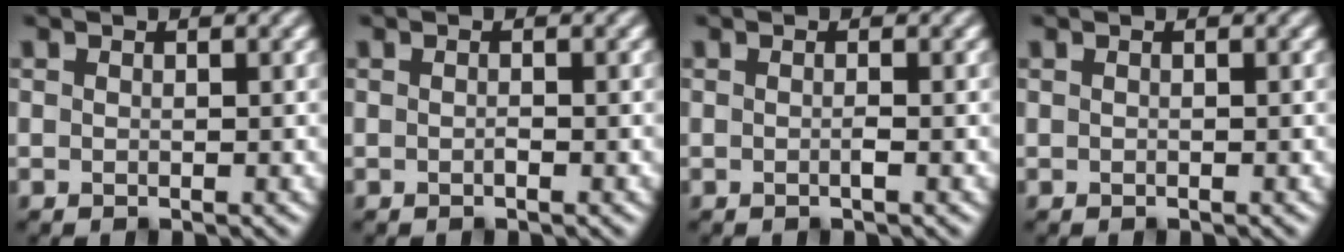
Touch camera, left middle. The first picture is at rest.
{"total": 0.0}
{"total": 0.6, "force": [-0.3, 0.0, 0.5], "torque": [-0.007, 0.003, -0.007]}
{"total": 0.0}